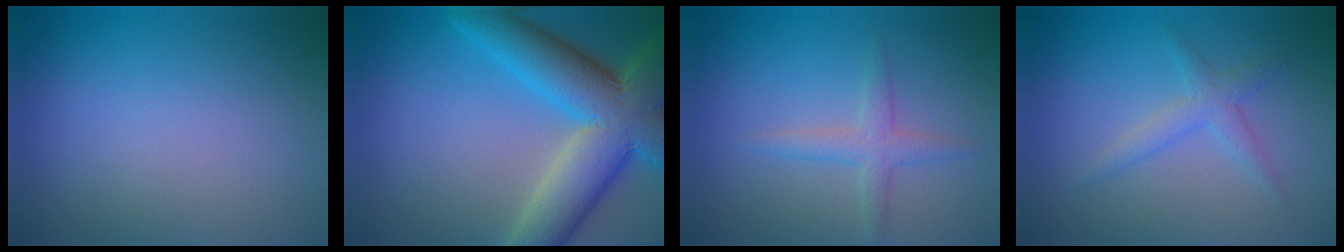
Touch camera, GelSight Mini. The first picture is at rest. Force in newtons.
{"total": 11.2, "press": 11.2, "slide": 0.6}
{"total": 2.0, "press": 2.0, "slide": 0.2}
{"total": 2.0, "press": 2.0, "slide": 0.1}